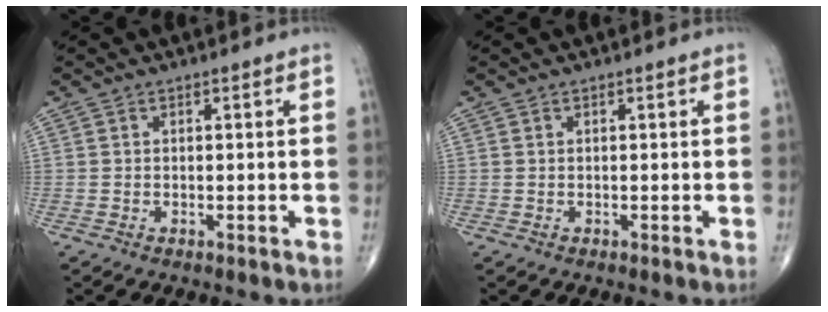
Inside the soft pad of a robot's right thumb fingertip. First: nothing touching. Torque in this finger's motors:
{"motor_torque": [0.13, 0.13, 0.00, 0.00, 0.00]}